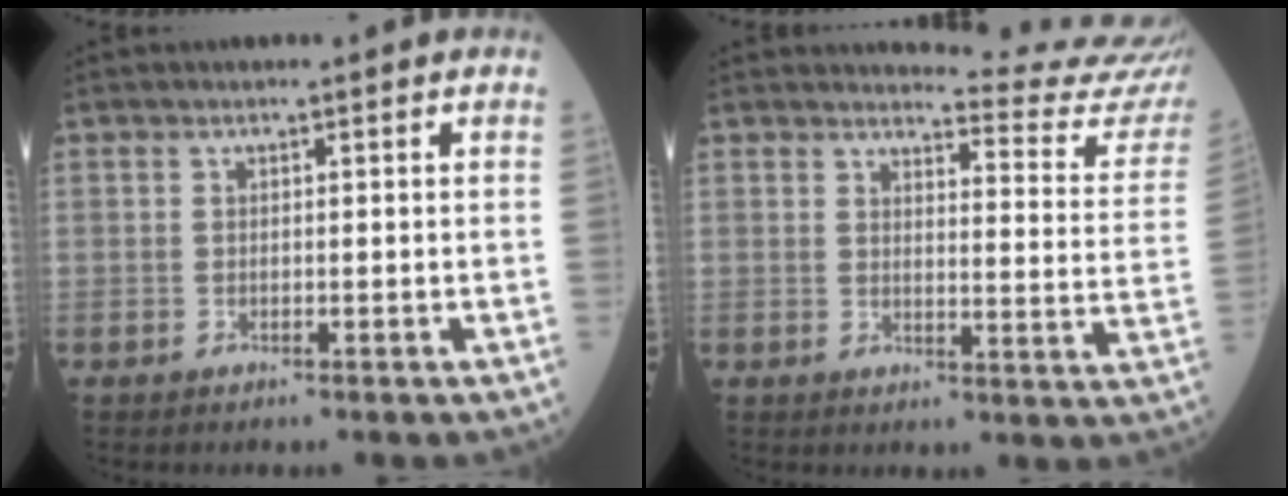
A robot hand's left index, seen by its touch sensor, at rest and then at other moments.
{"total": 15.0, "force": [15.0, -0.8, 1.5], "torque": [-0.006, -0.133, 0.143]}